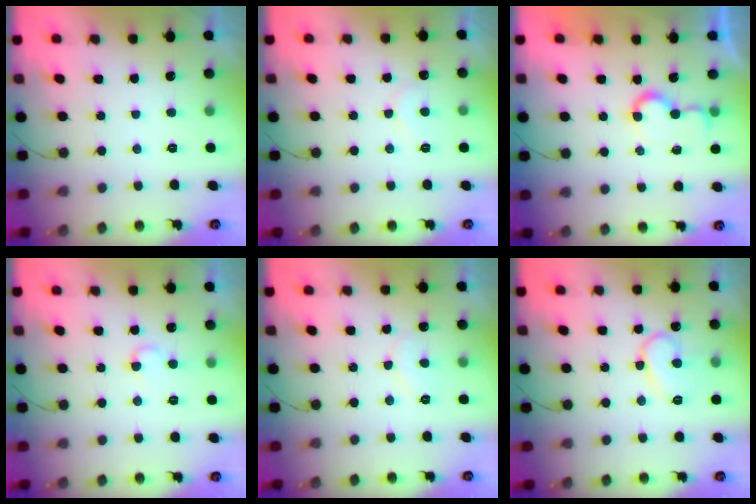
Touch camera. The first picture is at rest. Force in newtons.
{"total": 5.5, "press": 5.5, "slide": 0.4}
{"total": 5.6, "press": 5.6, "slide": 0.5}
{"total": 4.4, "press": 4.4, "slide": 0.3}
{"total": 6.8, "press": 6.8, "slide": 0.5}
{"total": 11.1, "press": 11.0, "slide": 1.1}